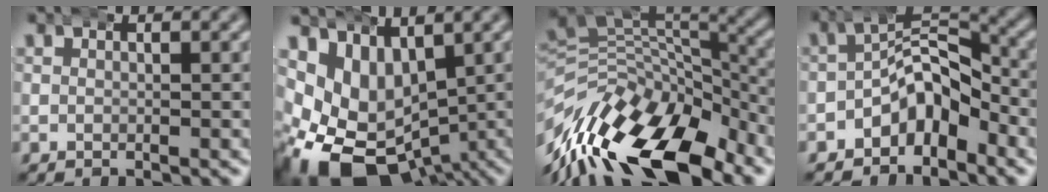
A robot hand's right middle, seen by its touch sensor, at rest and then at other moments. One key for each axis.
{"total": 14.4, "fx": -3.9, "fy": 11.0, "fz": 8.5, "tx": -0.182, "ty": -0.073, "tz": -0.036}
{"total": 13.0, "fx": -4.4, "fy": 8.2, "fz": 9.0, "tx": -0.150, "ty": -0.022, "tz": -0.063}
{"total": 6.3, "fx": -1.9, "fy": 4.0, "fz": 4.5, "tx": -0.043, "ty": 0.004, "tz": -0.039}